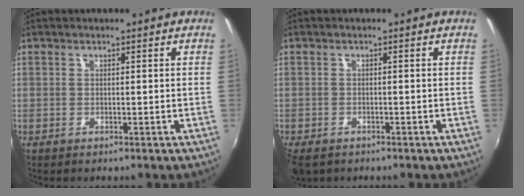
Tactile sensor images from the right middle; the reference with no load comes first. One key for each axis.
{"total": 5.0, "fx": -3.3, "fy": 2.9, "fz": 2.5, "tx": -0.063, "ty": -0.018, "tz": -0.057}